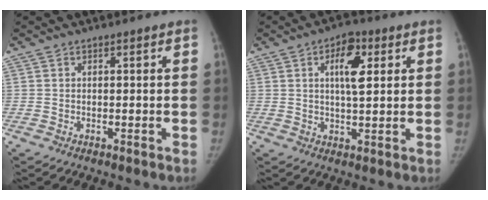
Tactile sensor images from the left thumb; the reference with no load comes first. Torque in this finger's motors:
{"motor_torque": [0.01, 0.15, 0.43, 0.48, 0.05]}